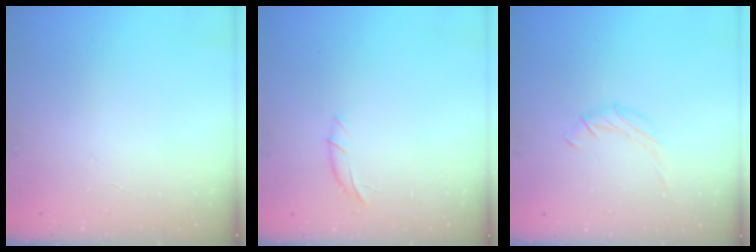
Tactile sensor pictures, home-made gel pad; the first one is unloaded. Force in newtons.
{"total": 5.8, "press": 5.7, "slide": 1.2}
{"total": 6.1, "press": 6.1, "slide": 0.7}